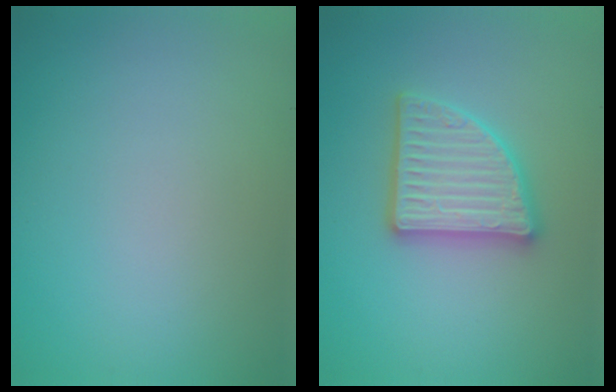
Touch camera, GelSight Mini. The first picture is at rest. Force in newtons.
{"total": 4.9, "press": 4.9, "slide": 0.7}